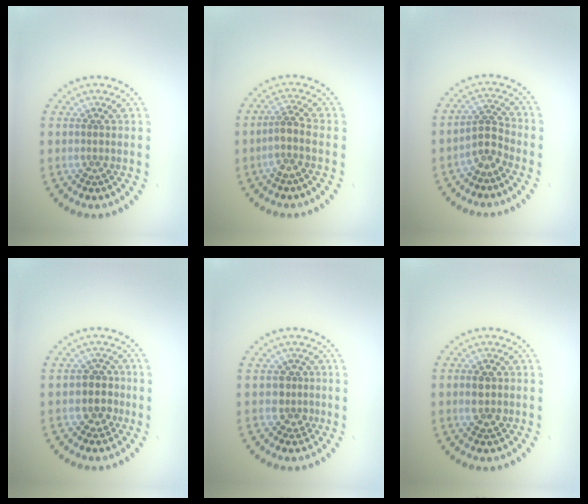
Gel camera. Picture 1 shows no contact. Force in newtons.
{"total": 2.3, "press": 1.7, "slide": 1.5}
{"total": 2.4, "press": 1.9, "slide": 1.5}
{"total": 2.5, "press": 2.3, "slide": 0.8}
{"total": 2.0, "press": 1.5, "slide": 1.3}
{"total": 3.0, "press": 2.9, "slide": 0.3}